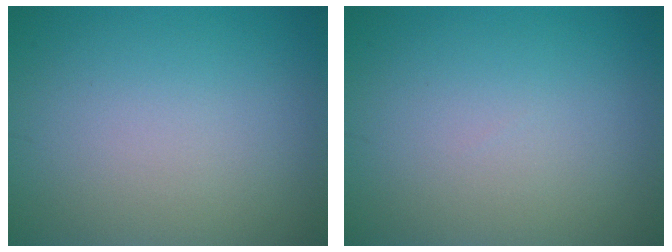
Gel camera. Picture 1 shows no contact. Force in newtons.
{"total": 0.0}